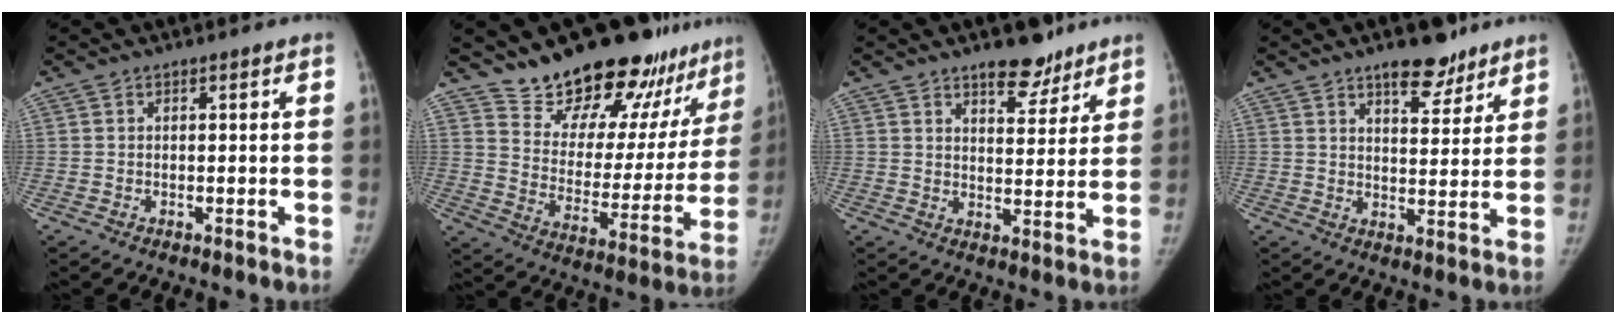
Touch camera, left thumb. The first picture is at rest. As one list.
[{"total": 25.1, "force": [20.8, 9.7, 10.1], "torque": [-0.105, -0.126, 0.293]}, {"total": 7.8, "force": [5.9, 3.4, 3.8], "torque": [-0.023, -0.038, 0.087]}, {"total": 8.5, "force": [6.2, 3.5, 4.7], "torque": [-0.038, -0.039, 0.092]}]